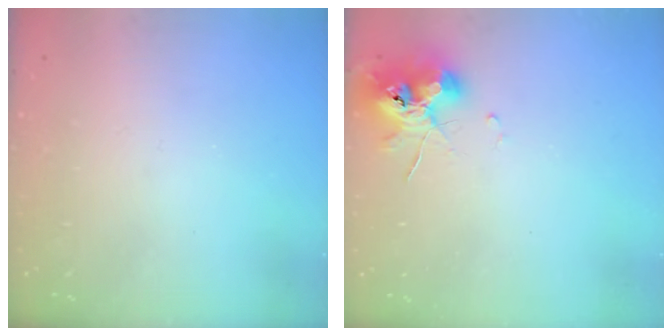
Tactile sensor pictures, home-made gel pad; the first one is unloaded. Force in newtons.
{"total": 9.5, "press": 9.4, "slide": 0.9}